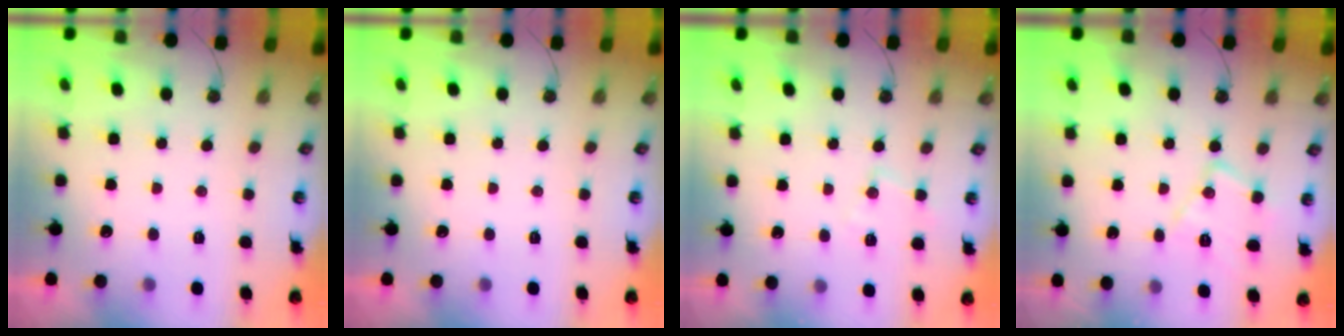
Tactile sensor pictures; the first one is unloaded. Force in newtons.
{"total": 0.0}
{"total": 7.2, "press": 7.2, "slide": 0.5}
{"total": 11.6, "press": 11.6, "slide": 0.3}